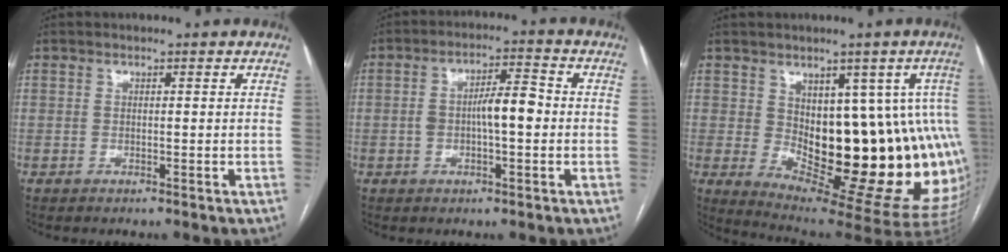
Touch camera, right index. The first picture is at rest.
{"total": 6.3, "force": [-0.4, 1.8, 6.1], "torque": [-0.111, 0.019, -0.007]}
{"total": 18.3, "force": [-0.1, 6.7, 17.0], "torque": [-0.153, 0.017, 0.021]}